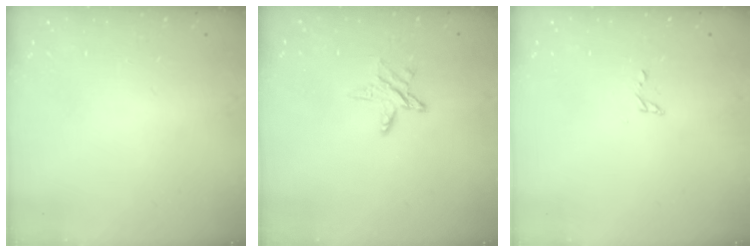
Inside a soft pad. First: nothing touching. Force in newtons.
{"total": 4.8, "press": 4.8, "slide": 0.5}
{"total": 2.5, "press": 2.5, "slide": 0.2}